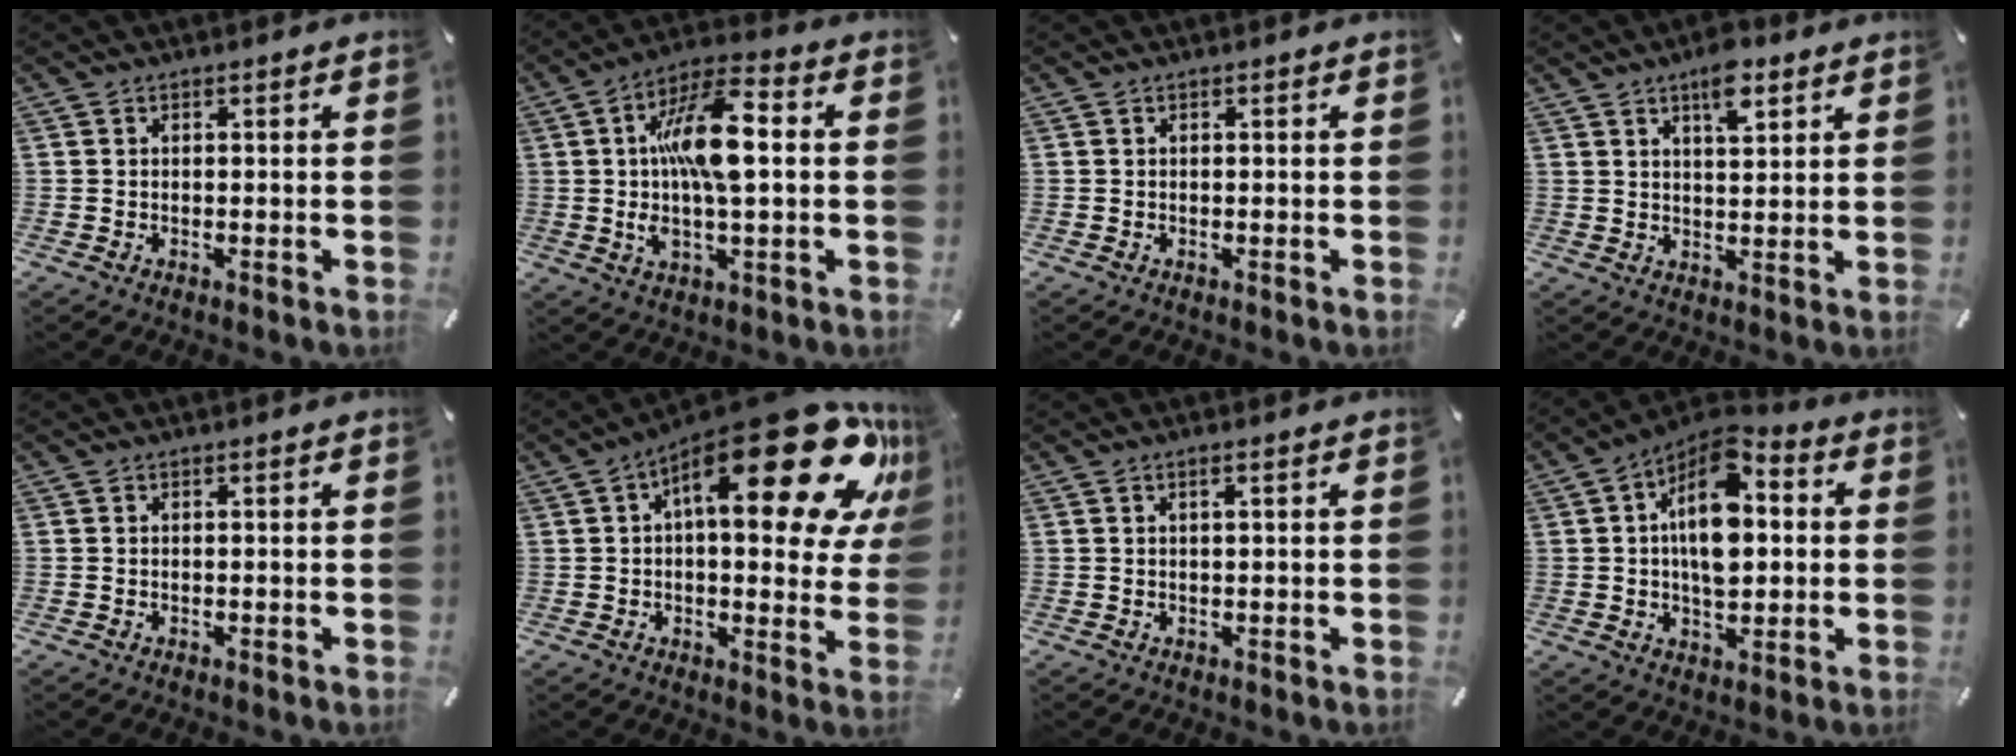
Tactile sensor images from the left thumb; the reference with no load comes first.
{"total": 14.9, "force": [1.4, 5.8, 13.6], "torque": [-0.249, 0.002, 0.020]}
{"total": 0.0}
{"total": 7.1, "force": [4.6, 2.9, 4.6], "torque": [-0.061, -0.018, 0.074]}
{"total": 0.0}
{"total": 27.6, "force": [12.4, 10.2, 22.4], "torque": [-0.316, -0.085, 0.203]}
{"total": 1.2, "force": [0.4, 0.2, 1.1], "torque": [-0.022, 0.001, 0.005]}
{"total": 14.5, "force": [2.5, 9.0, 11.1], "torque": [-0.195, -0.018, 0.040]}